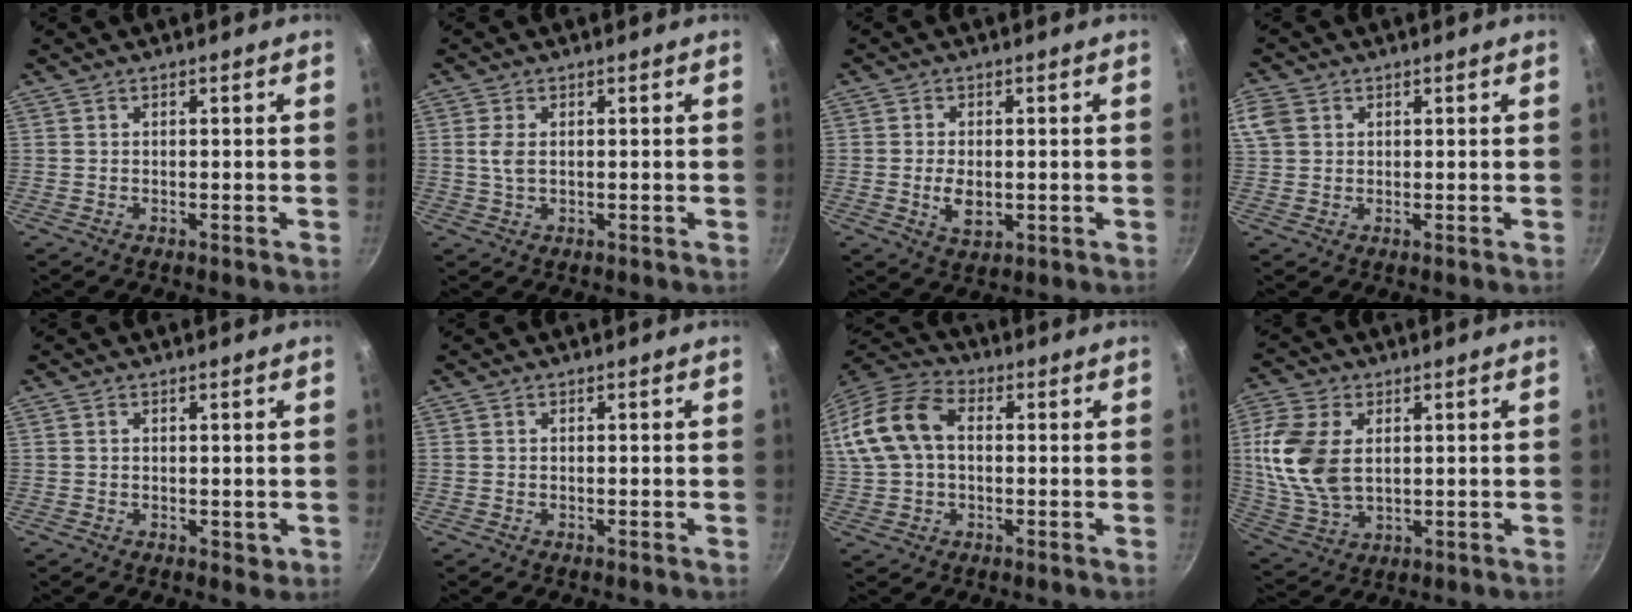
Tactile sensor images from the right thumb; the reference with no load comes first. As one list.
[{"total": 2.8, "force": [0.4, 1.5, 2.3], "torque": [-0.048, 0.000, 0.008]}, {"total": 5.0, "force": [-0.6, 3.1, 3.9], "torque": [-0.068, -0.003, -0.006]}, {"total": 5.8, "force": [1.9, 4.5, 3.0], "torque": [-0.060, 0.008, 0.033]}, {"total": 1.8, "force": [0.1, 1.3, 1.3], "torque": [-0.011, 0.000, 0.003]}, {"total": 0.0}, {"total": 14.9, "force": [2.1, 9.8, 11.0], "torque": [-0.220, 0.034, 0.025]}, {"total": 13.7, "force": [2.3, 8.6, 10.4], "torque": [-0.205, -0.007, 0.050]}]